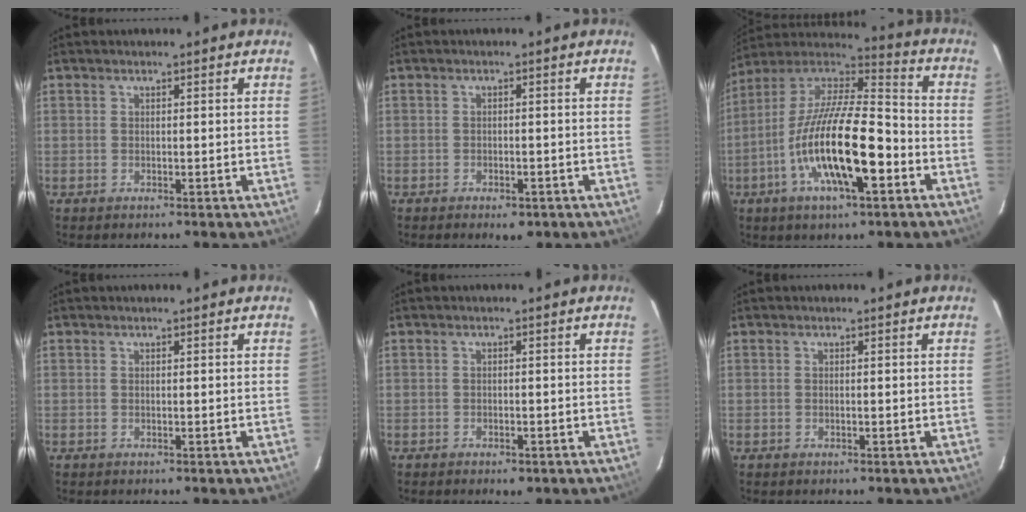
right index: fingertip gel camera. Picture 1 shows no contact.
{"total": 3.2, "force": [-2.1, 1.5, 1.9], "torque": [-0.041, -0.005, -0.026]}
{"total": 20.5, "force": [-7.2, 6.1, 18.1], "torque": [-0.340, -0.020, -0.139]}
{"total": 0.0}
{"total": 2.3, "force": [-1.5, 1.0, 1.3], "torque": [-0.027, -0.003, -0.020]}
{"total": 0.0}